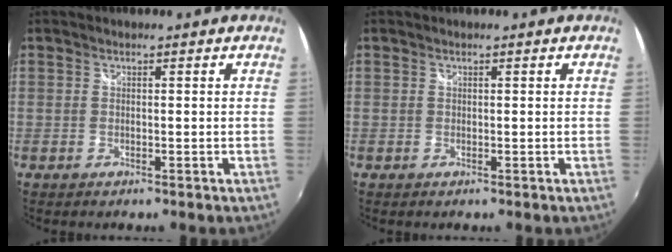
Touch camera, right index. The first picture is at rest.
{"total": 0.9, "force": [0.3, -0.8, -0.2], "torque": [0.007, 0.000, 0.002]}